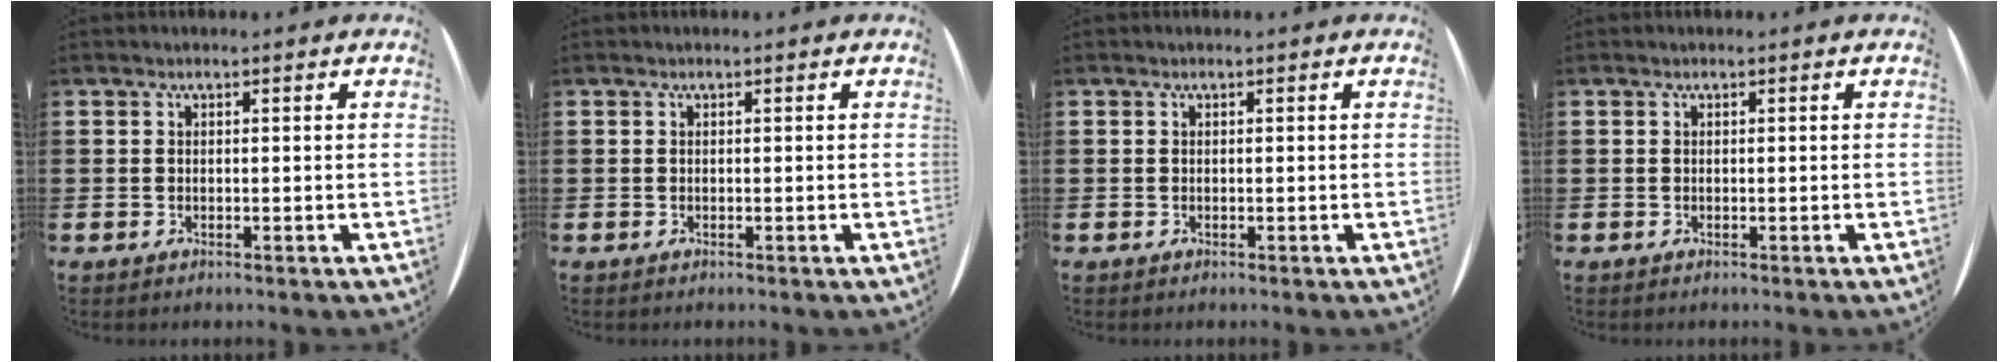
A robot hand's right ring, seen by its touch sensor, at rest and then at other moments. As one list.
[{"total": 0.0}, {"total": 0.0}, {"total": 0.0}]